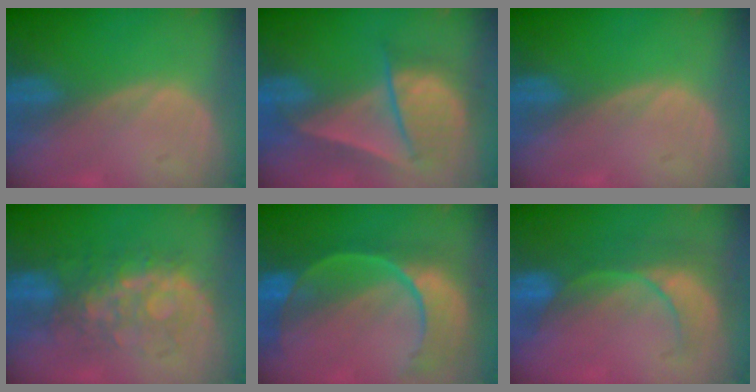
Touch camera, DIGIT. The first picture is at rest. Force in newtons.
{"total": 8.2, "press": 7.5, "slide": 3.3}
{"total": 0.0}
{"total": 7.9, "press": 7.9, "slide": 0.0}
{"total": 11.2, "press": 9.3, "slide": 6.1}
{"total": 8.6, "press": 7.8, "slide": 3.5}